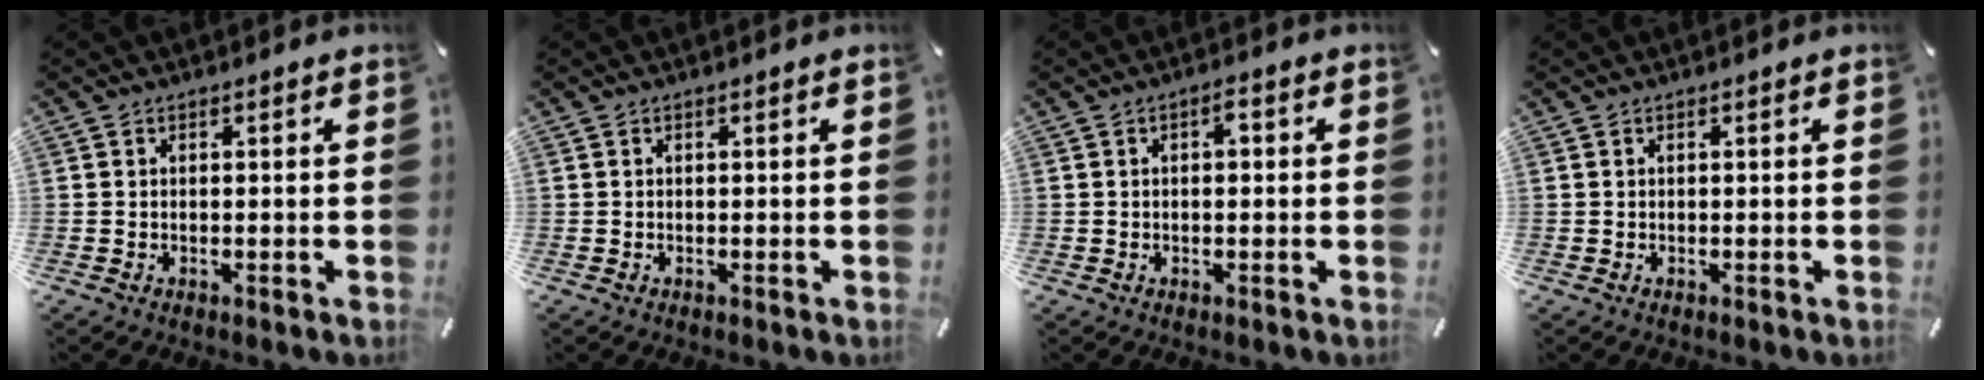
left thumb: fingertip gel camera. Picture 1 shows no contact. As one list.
[{"total": 0.0}, {"total": 2.2, "force": [0.1, 1.1, 1.9], "torque": [-0.032, 0.006, -0.003]}, {"total": 0.0}]